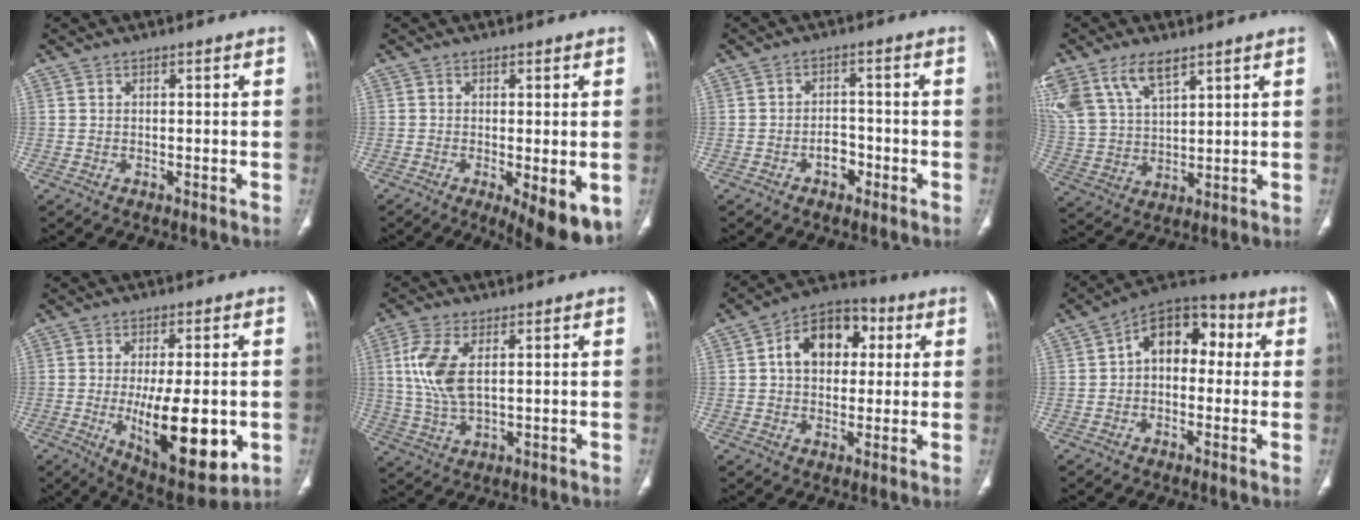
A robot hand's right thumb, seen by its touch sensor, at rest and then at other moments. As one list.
[{"total": 9.9, "force": [-3.6, 3.1, 8.7], "torque": [-0.117, -0.020, -0.047]}, {"total": 3.9, "force": [-1.8, 2.7, 2.2], "torque": [-0.018, 0.020, -0.031]}, {"total": 14.0, "force": [8.4, 7.1, 8.7], "torque": [-0.182, -0.014, 0.173]}, {"total": 17.5, "force": [-3.2, 6.6, 15.9], "torque": [-0.229, -0.024, -0.030]}, {"total": 9.2, "force": [2.1, 4.4, 7.9], "torque": [-0.184, -0.005, 0.046]}, {"total": 12.8, "force": [2.8, 9.0, 8.7], "torque": [-0.104, 0.018, 0.034]}, {"total": 12.0, "force": [1.6, 7.9, 8.8], "torque": [-0.096, 0.038, 0.008]}]